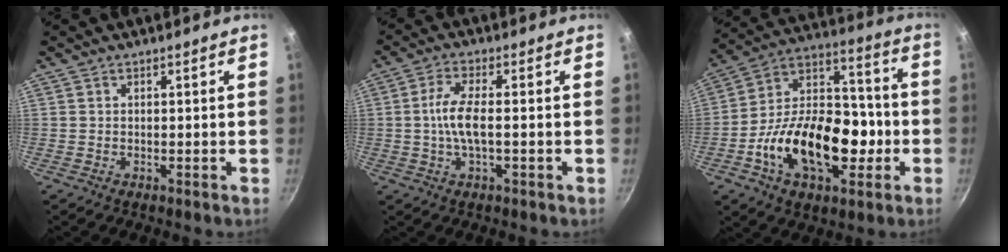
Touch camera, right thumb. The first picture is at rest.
{"total": 6.2, "force": [-0.5, 1.9, 5.9], "torque": [-0.129, 0.010, -0.017]}
{"total": 23.4, "force": [-6.5, 13.9, 17.7], "torque": [-0.256, 0.052, -0.115]}